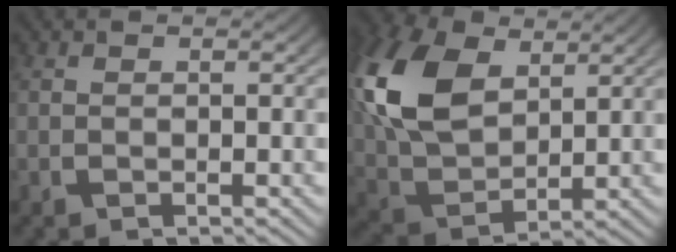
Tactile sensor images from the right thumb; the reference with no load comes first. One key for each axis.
{"total": 11.7, "fx": 2.6, "fy": 8.0, "fz": 8.1, "tx": -0.201, "ty": -0.033, "tz": 0.062}